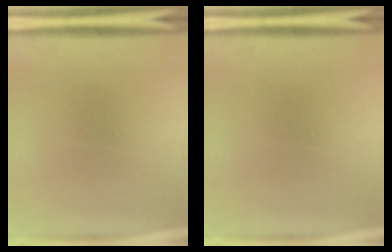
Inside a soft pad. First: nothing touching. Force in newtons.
{"total": 0.0}